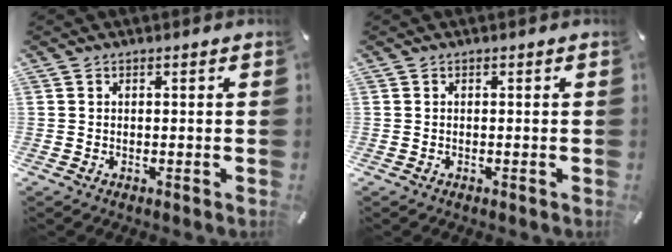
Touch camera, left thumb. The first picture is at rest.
{"total": 0.0}